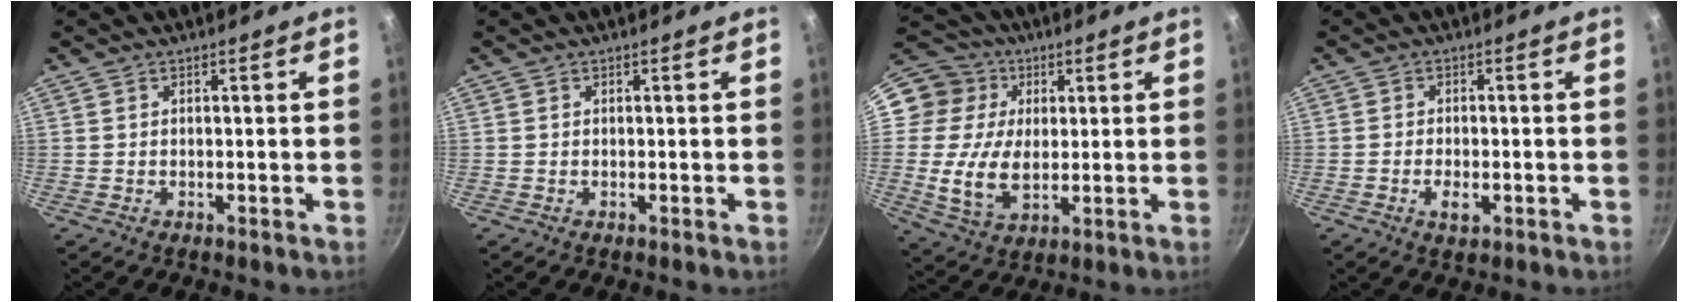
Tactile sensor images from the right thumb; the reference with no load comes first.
{"total": 0.0}
{"total": 14.4, "force": [2.5, 11.8, 7.9], "torque": [-0.132, -0.004, 0.038]}
{"total": 3.4, "force": [-1.2, 1.8, 2.7], "torque": [-0.049, 0.005, -0.022]}